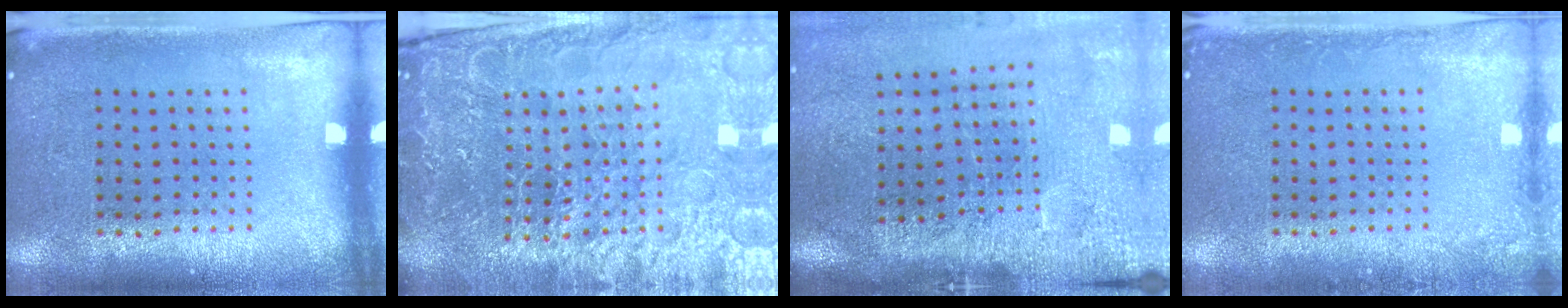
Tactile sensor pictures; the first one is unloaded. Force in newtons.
{"total": 6.2, "press": 5.5, "slide": 2.8}
{"total": 4.8, "press": 3.7, "slide": 3.1}
{"total": 1.3, "press": 1.3, "slide": 0.1}